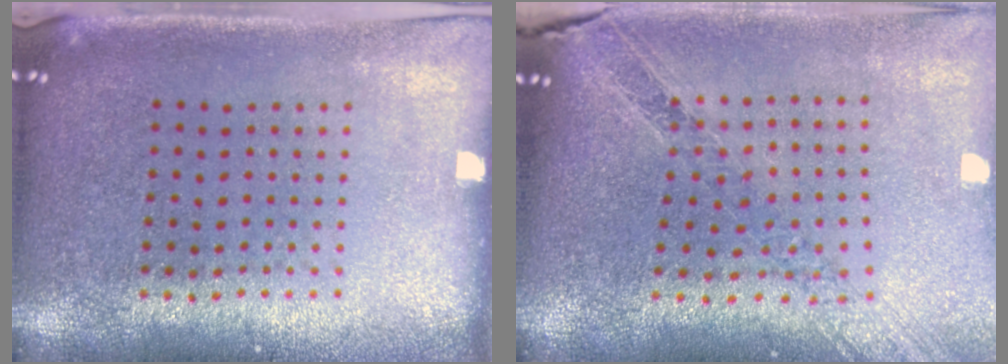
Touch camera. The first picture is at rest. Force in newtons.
{"total": 1.2, "press": 1.2, "slide": 0.1}